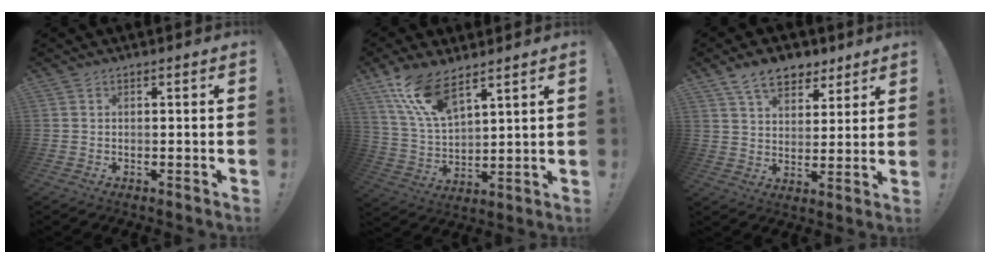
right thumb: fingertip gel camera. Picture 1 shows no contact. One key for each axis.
{"total": 13.0, "fx": 9.6, "fy": 4.4, "fz": 7.5, "tx": -0.164, "ty": -0.052, "tz": 0.178}
{"total": 11.0, "fx": 7.5, "fy": 6.5, "fz": 4.7, "tx": -0.076, "ty": -0.038, "tz": 0.143}